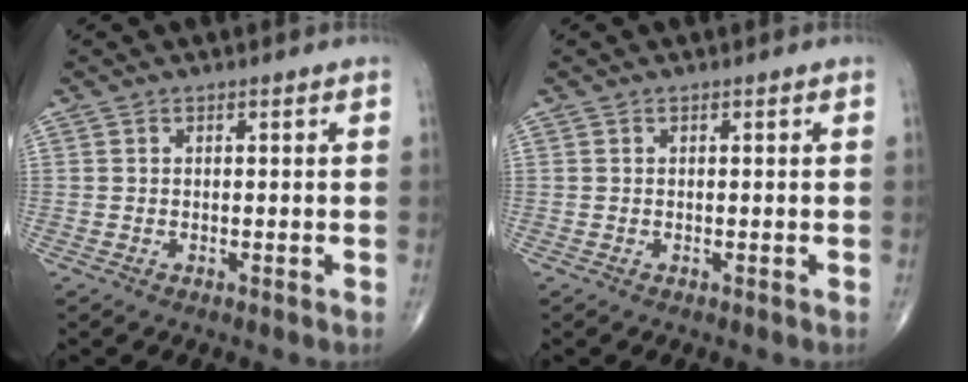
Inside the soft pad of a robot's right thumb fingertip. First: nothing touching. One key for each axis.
{"total": 0.0}